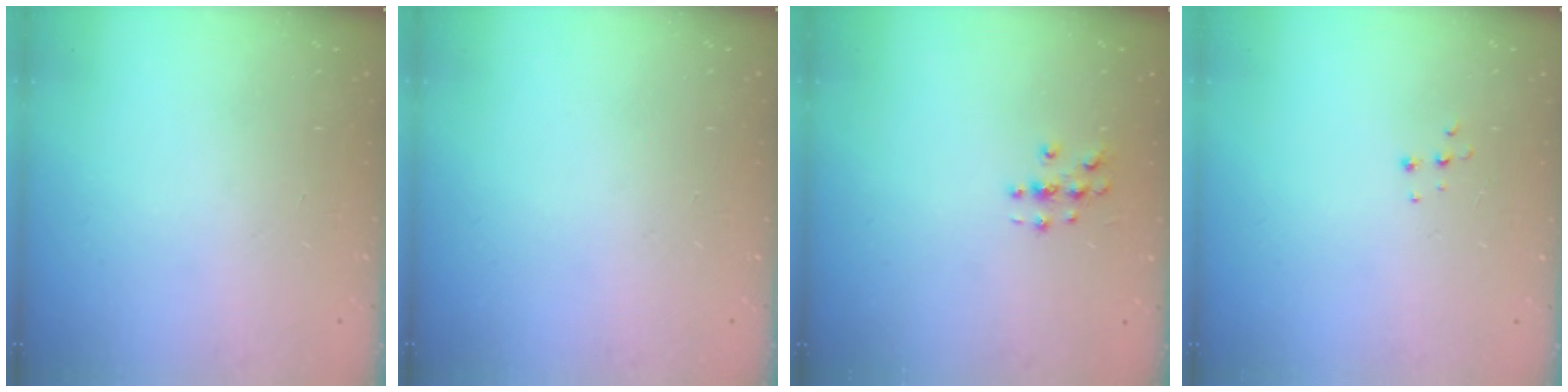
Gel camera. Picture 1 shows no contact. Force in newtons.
{"total": 0.0}
{"total": 2.8, "press": 2.8, "slide": 0.3}
{"total": 4.9, "press": 4.9, "slide": 0.7}